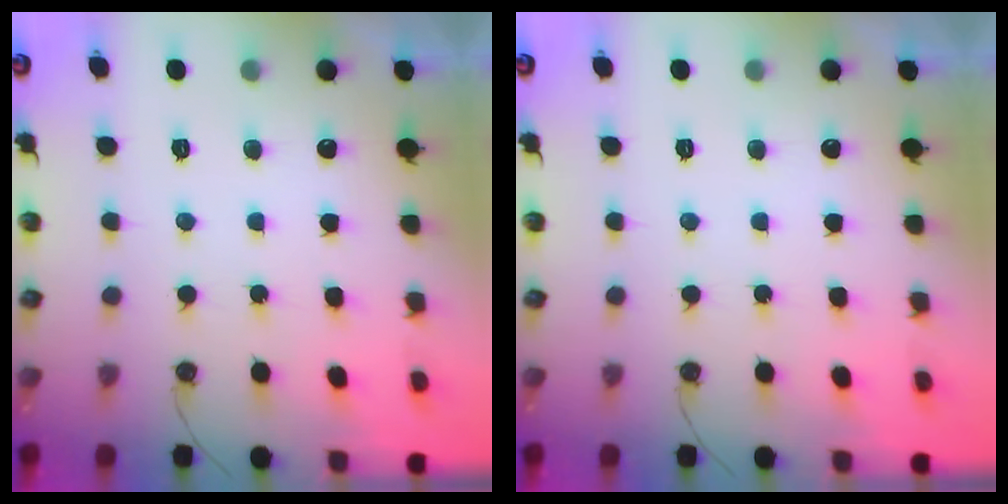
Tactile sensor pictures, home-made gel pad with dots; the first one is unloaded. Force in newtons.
{"total": 0.0}